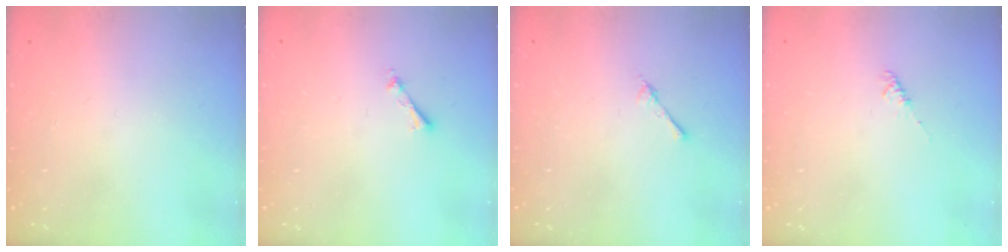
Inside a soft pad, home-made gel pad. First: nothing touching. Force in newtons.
{"total": 2.7, "press": 2.7, "slide": 0.4}
{"total": 2.4, "press": 2.4, "slide": 0.3}
{"total": 2.0, "press": 1.9, "slide": 0.4}